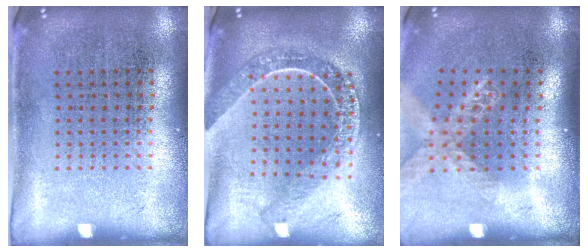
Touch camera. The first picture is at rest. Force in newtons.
{"total": 2.2, "press": 1.9, "slide": 1.2}
{"total": 1.5, "press": 1.3, "slide": 0.8}